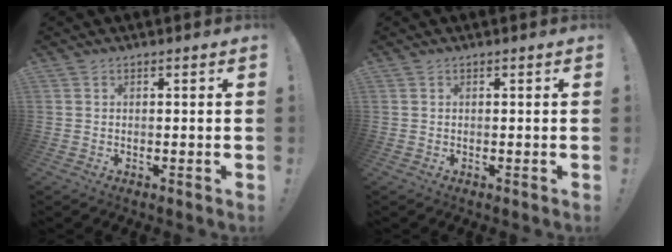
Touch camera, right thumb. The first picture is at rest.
{"total": 0.0}